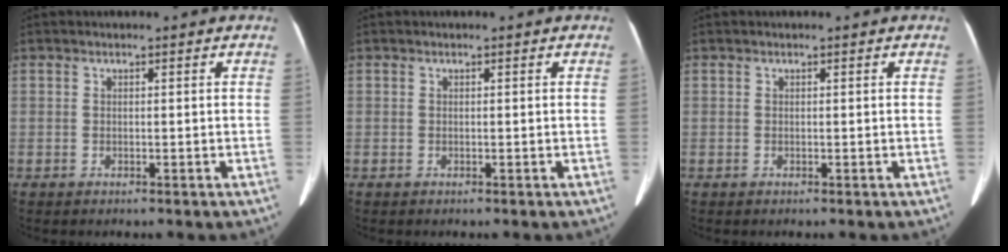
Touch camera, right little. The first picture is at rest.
{"total": 0.0}
{"total": 0.0}